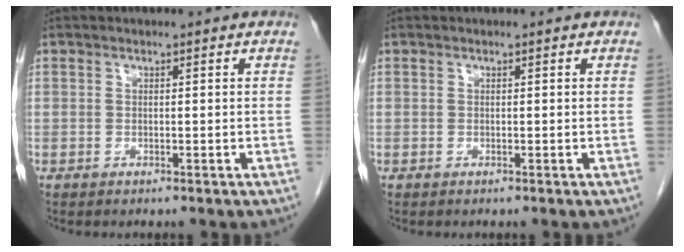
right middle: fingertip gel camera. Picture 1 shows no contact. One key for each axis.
{"total": 0.0}